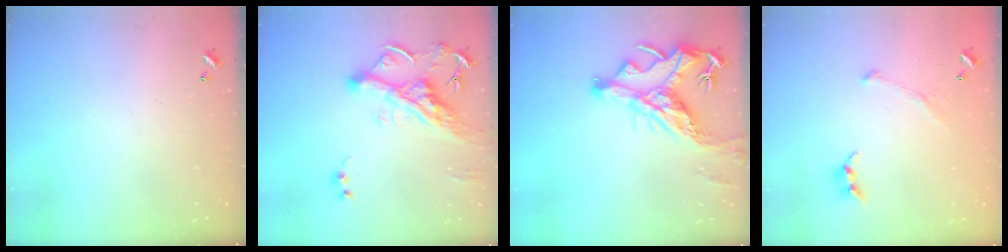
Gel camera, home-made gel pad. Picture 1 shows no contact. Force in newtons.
{"total": 10.4, "press": 10.3, "slide": 1.5}
{"total": 11.8, "press": 11.6, "slide": 1.9}
{"total": 3.8, "press": 3.7, "slide": 0.9}